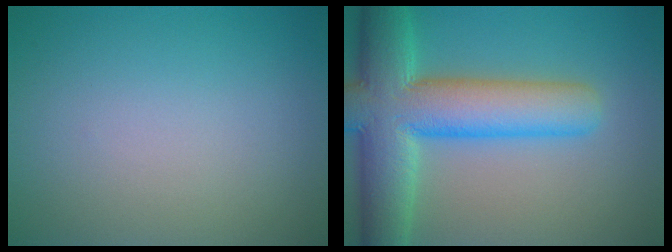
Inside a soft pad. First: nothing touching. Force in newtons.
{"total": 10.8, "press": 10.8, "slide": 0.5}